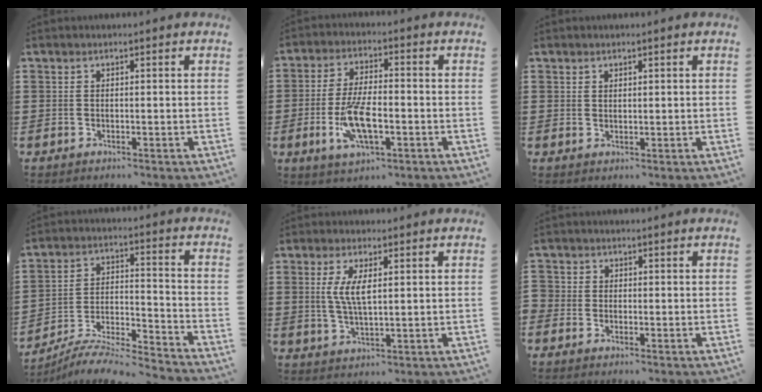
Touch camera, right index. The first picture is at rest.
{"total": 9.0, "force": [-2.6, 3.4, 7.9], "torque": [-0.177, -0.014, -0.050]}
{"total": 1.0, "force": [0.9, 0.5, 0.2], "torque": [-0.006, 0.002, 0.017]}
{"total": 7.2, "force": [-6.8, 0.3, 2.3], "torque": [-0.046, -0.007, -0.139]}
{"total": 4.9, "force": [1.1, 1.5, 4.5], "torque": [-0.092, 0.004, 0.017]}
{"total": 0.9, "force": [-0.6, 0.6, 0.2], "torque": [-0.006, 0.000, -0.012]}